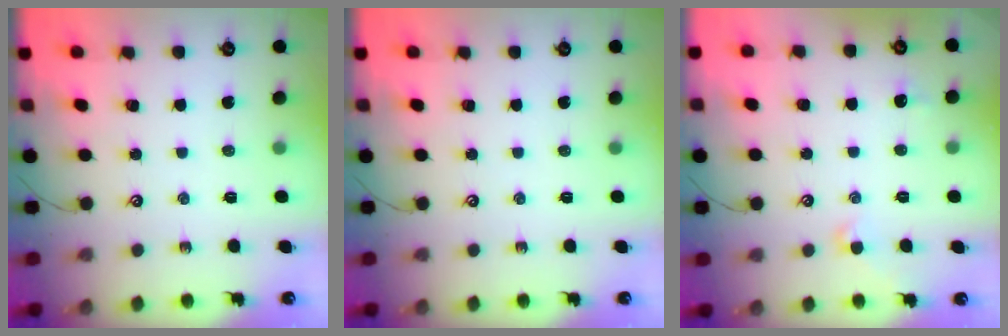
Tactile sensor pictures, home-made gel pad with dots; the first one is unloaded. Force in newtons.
{"total": 0.0}
{"total": 1.1, "press": 0.9, "slide": 0.5}